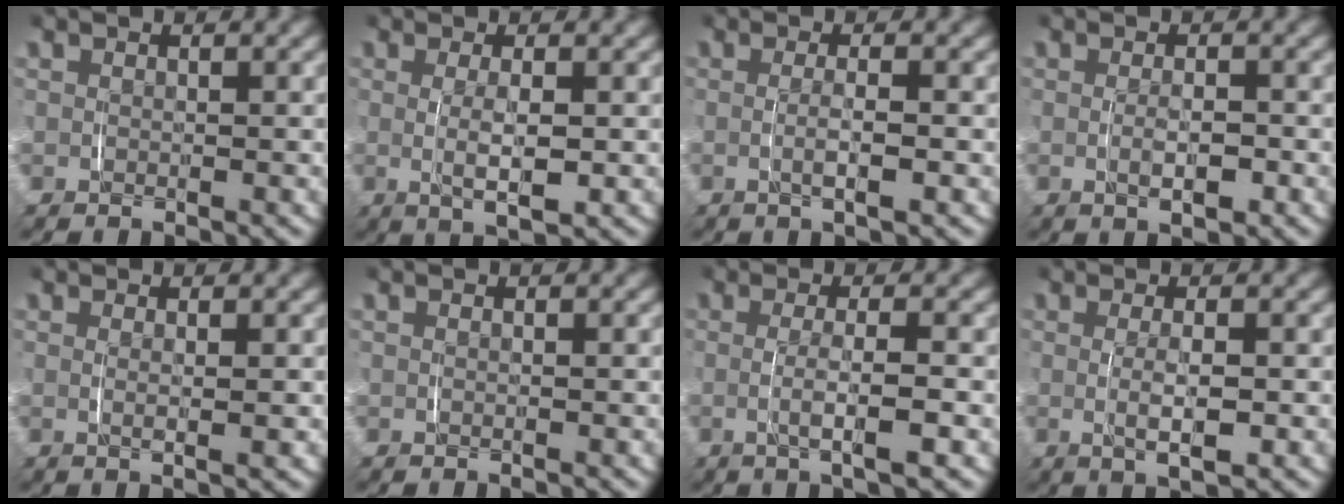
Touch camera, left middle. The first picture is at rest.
{"total": 3.8, "force": [-0.2, 1.0, 3.6], "torque": [-0.060, -0.004, 0.001]}
{"total": 2.2, "force": [-0.5, 0.1, 2.2], "torque": [-0.037, -0.002, -0.006]}
{"total": 2.5, "force": [-0.5, 0.8, 2.3], "torque": [-0.034, -0.001, -0.005]}
{"total": 1.3, "force": [0.3, -0.2, 1.3], "torque": [-0.022, -0.005, 0.008]}
{"total": 0.0}
{"total": 3.5, "force": [-0.8, 0.3, 3.4], "torque": [-0.057, -0.001, -0.013]}
{"total": 3.5, "force": [-0.4, 0.9, 3.4], "torque": [-0.054, -0.002, -0.004]}